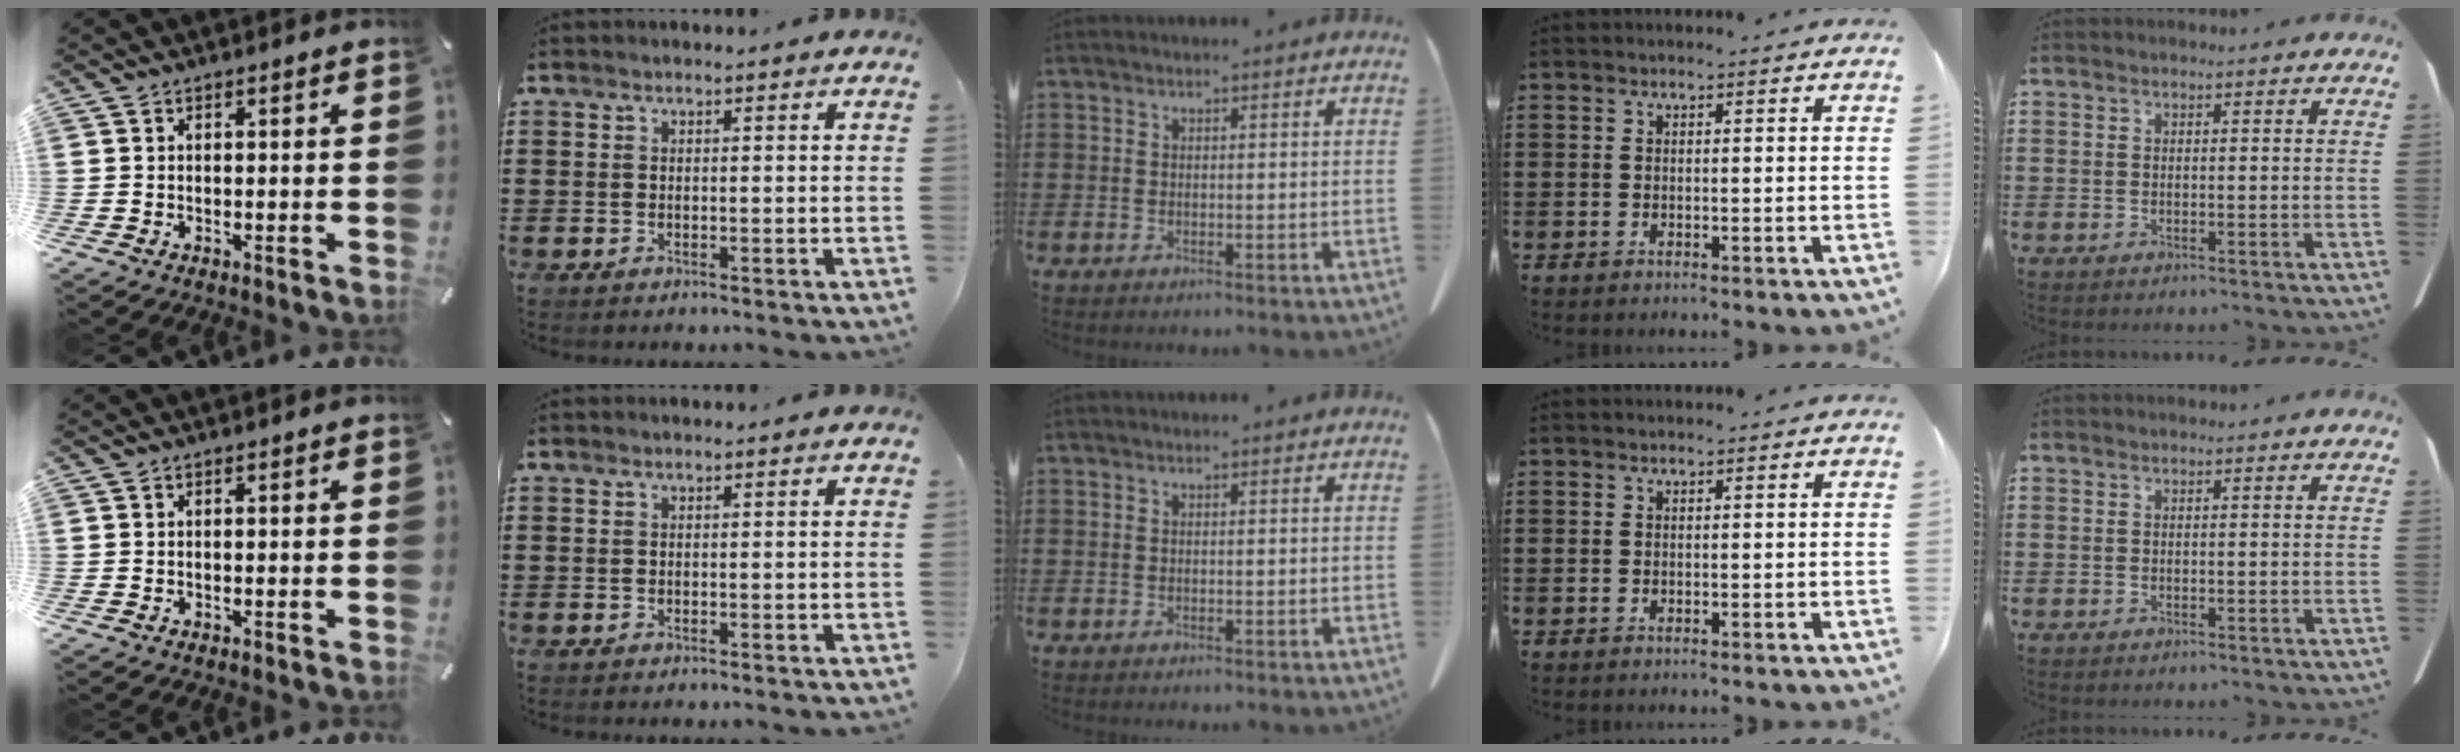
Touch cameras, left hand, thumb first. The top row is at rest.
{}